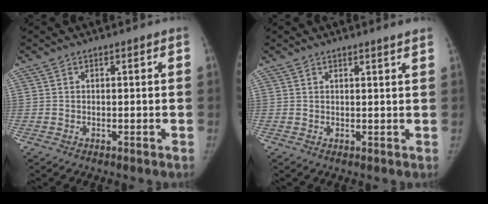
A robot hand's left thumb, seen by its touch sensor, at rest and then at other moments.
{"total": 2.2, "force": [1.9, -0.3, 1.1], "torque": [-0.009, -0.006, 0.019]}